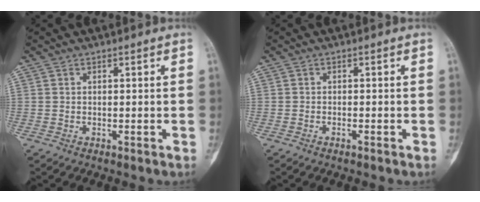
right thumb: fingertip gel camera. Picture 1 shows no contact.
{"total": 0.6, "force": [-0.5, 0.1, 0.4], "torque": [-0.008, 0.005, -0.010]}